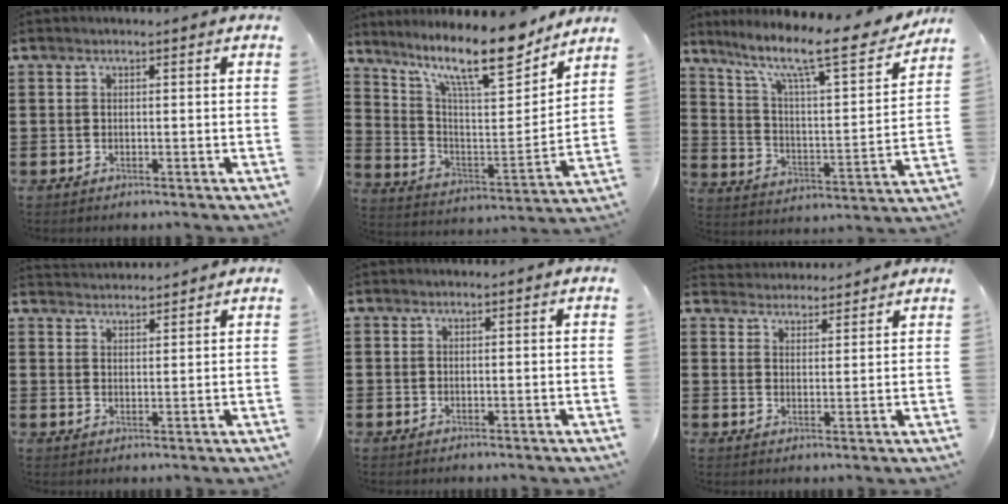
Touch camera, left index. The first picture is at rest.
{"total": 14.3, "force": [11.1, 3.5, 8.4], "torque": [-0.167, -0.064, 0.187]}
{"total": 12.1, "force": [9.3, 1.5, 7.6], "torque": [-0.155, -0.064, 0.146]}
{"total": 2.7, "force": [2.6, -0.1, -0.3], "torque": [0.000, -0.008, 0.051]}
{"total": 0.0}
{"total": 3.2, "force": [3.2, 0.4, -0.4], "torque": [-0.003, -0.011, 0.060]}